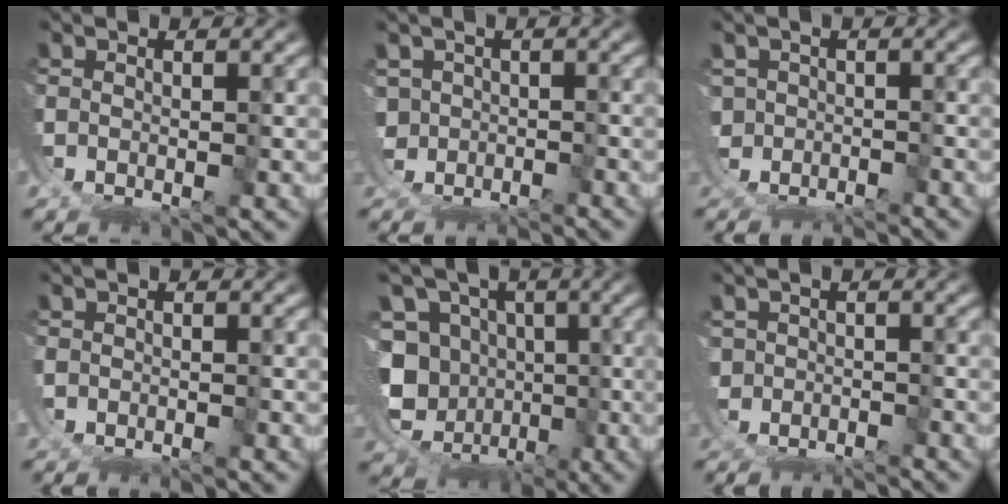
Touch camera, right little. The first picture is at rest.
{"total": 2.0, "force": [-1.2, 1.4, -0.8], "torque": [-0.008, -0.029, -0.007]}
{"total": 2.4, "force": [-2.1, 1.0, -0.6], "torque": [-0.008, -0.029, -0.018]}
{"total": 1.3, "force": [-1.1, 0.6, -0.2], "torque": [-0.005, -0.002, -0.017]}
{"total": 12.4, "force": [0.4, 11.4, 4.9], "torque": [-0.113, -0.039, 0.006]}
{"total": 2.3, "force": [-2.1, 0.8, -0.6], "torque": [-0.011, -0.027, -0.020]}